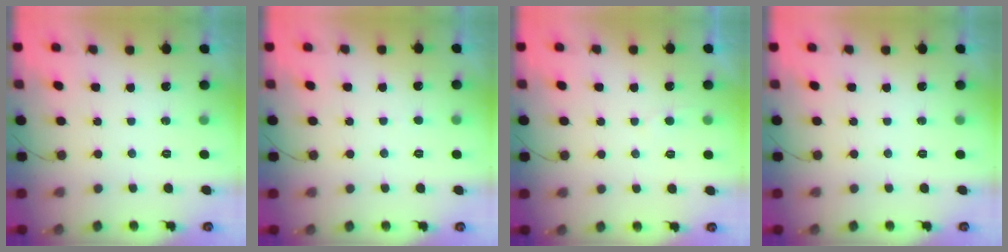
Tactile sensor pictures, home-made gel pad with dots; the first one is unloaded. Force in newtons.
{"total": 0.7, "press": 0.7, "slide": 0.1}
{"total": 2.6, "press": 2.6, "slide": 0.2}
{"total": 0.0}